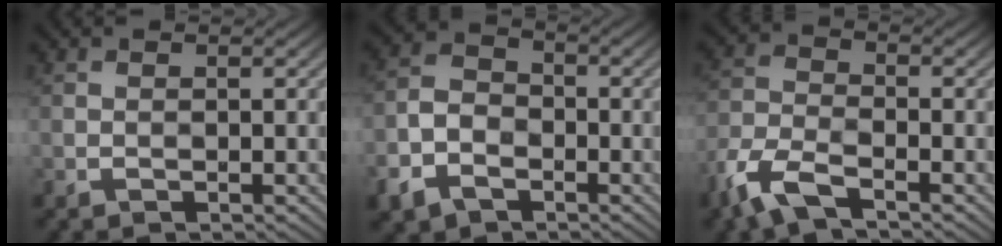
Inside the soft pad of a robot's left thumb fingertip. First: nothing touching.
{"total": 6.2, "force": [-2.7, 4.5, 3.2], "torque": [-0.077, -0.008, -0.071]}
{"total": 6.7, "force": [-3.9, 2.8, 4.7], "torque": [-0.104, -0.007, -0.099]}